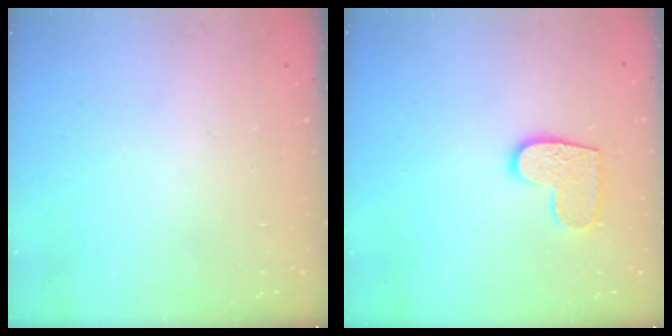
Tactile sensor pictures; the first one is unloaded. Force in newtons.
{"total": 9.3, "press": 9.3, "slide": 0.3}